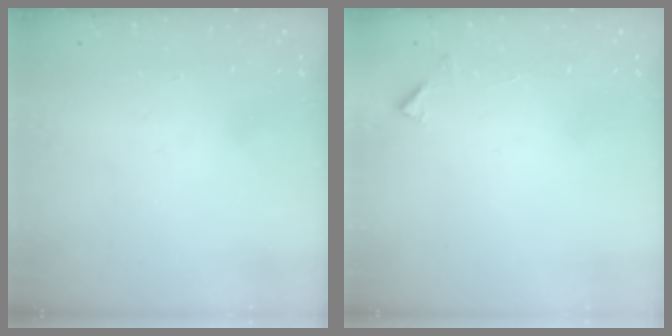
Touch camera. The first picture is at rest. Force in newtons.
{"total": 4.3, "press": 4.2, "slide": 0.3}